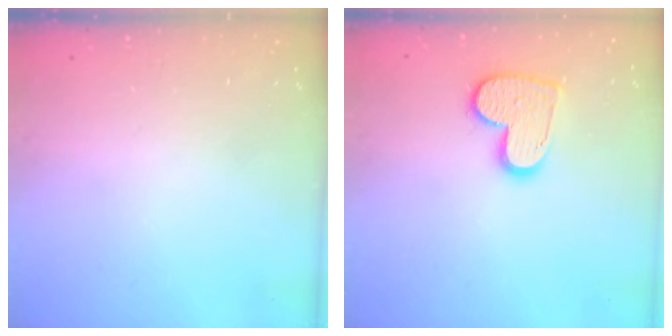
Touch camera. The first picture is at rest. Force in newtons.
{"total": 13.0, "press": 13.0, "slide": 1.0}